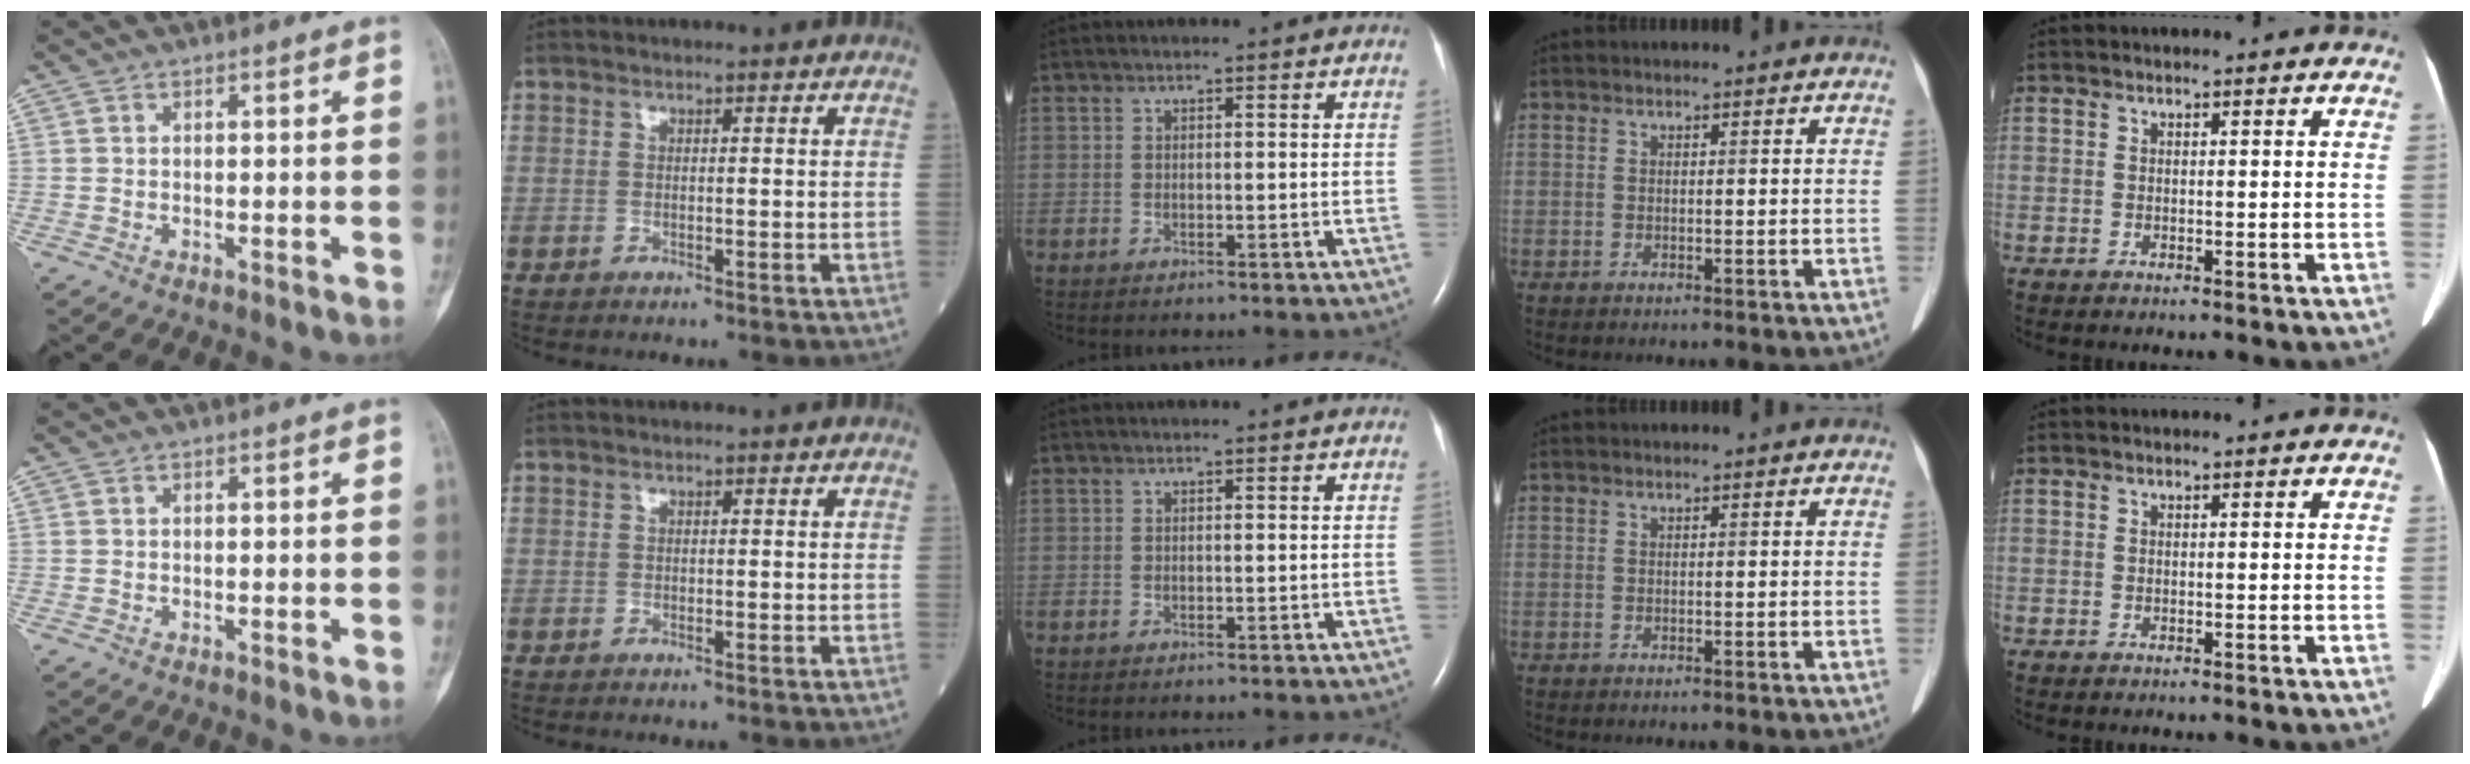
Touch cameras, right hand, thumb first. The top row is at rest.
{}